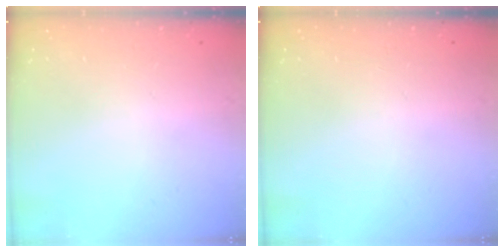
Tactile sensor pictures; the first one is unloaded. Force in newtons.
{"total": 0.0}